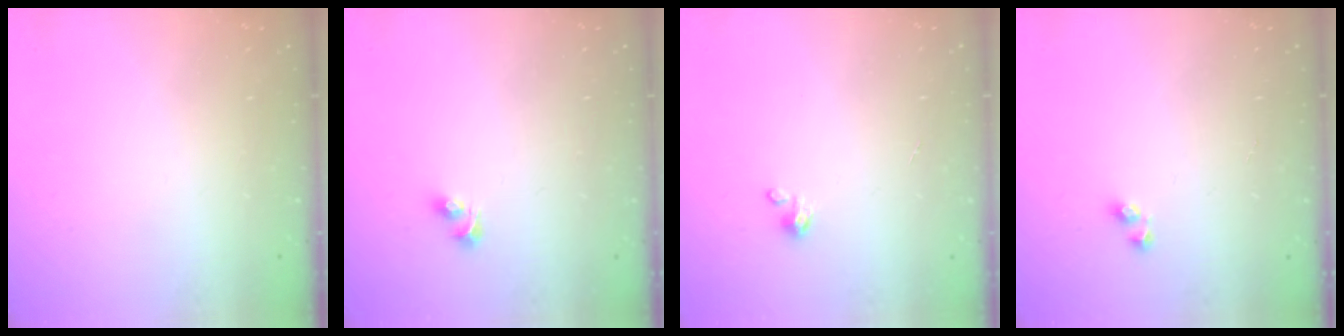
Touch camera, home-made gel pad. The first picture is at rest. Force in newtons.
{"total": 3.5, "press": 3.1, "slide": 1.6}
{"total": 1.4, "press": 1.4, "slide": 0.3}
{"total": 2.7, "press": 2.6, "slide": 0.6}